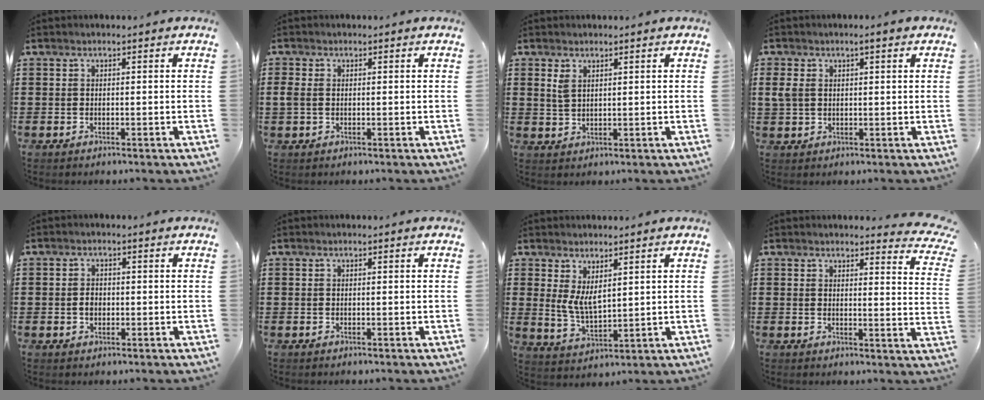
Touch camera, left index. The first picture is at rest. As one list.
[{"total": 1.7, "force": [-0.1, 1.2, 1.2], "torque": [-0.042, 0.000, -0.008]}, {"total": 2.1, "force": [1.2, 1.1, 1.4], "torque": [-0.032, 0.004, 0.021]}, {"total": 3.2, "force": [1.1, 1.6, 2.6], "torque": [-0.064, 0.005, 0.016]}, {"total": 1.9, "force": [-0.2, 1.4, 1.3], "torque": [-0.028, 0.006, -0.007]}, {"total": 0.0}, {"total": 5.3, "force": [2.4, 2.3, 4.1], "torque": [-0.091, -0.005, 0.042]}, {"total": 3.1, "force": [3.0, 0.0, 0.7], "torque": [-0.013, -0.020, 0.051]}]